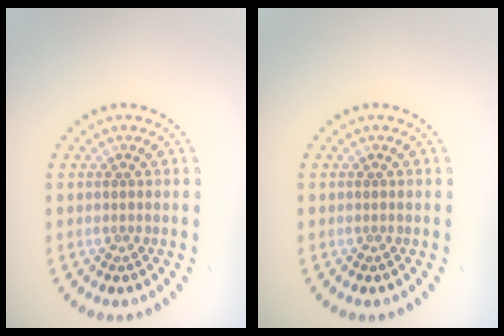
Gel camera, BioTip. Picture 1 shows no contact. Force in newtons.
{"total": 0.0}